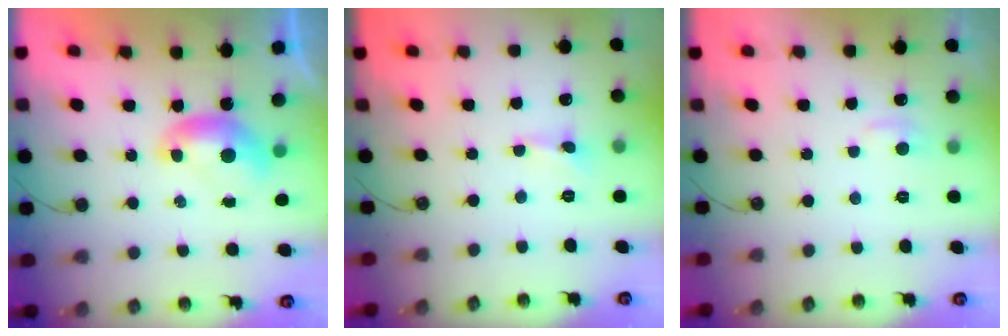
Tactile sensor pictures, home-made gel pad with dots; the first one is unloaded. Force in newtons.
{"total": 0.0}
{"total": 0.9, "press": 0.7, "slide": 0.6}